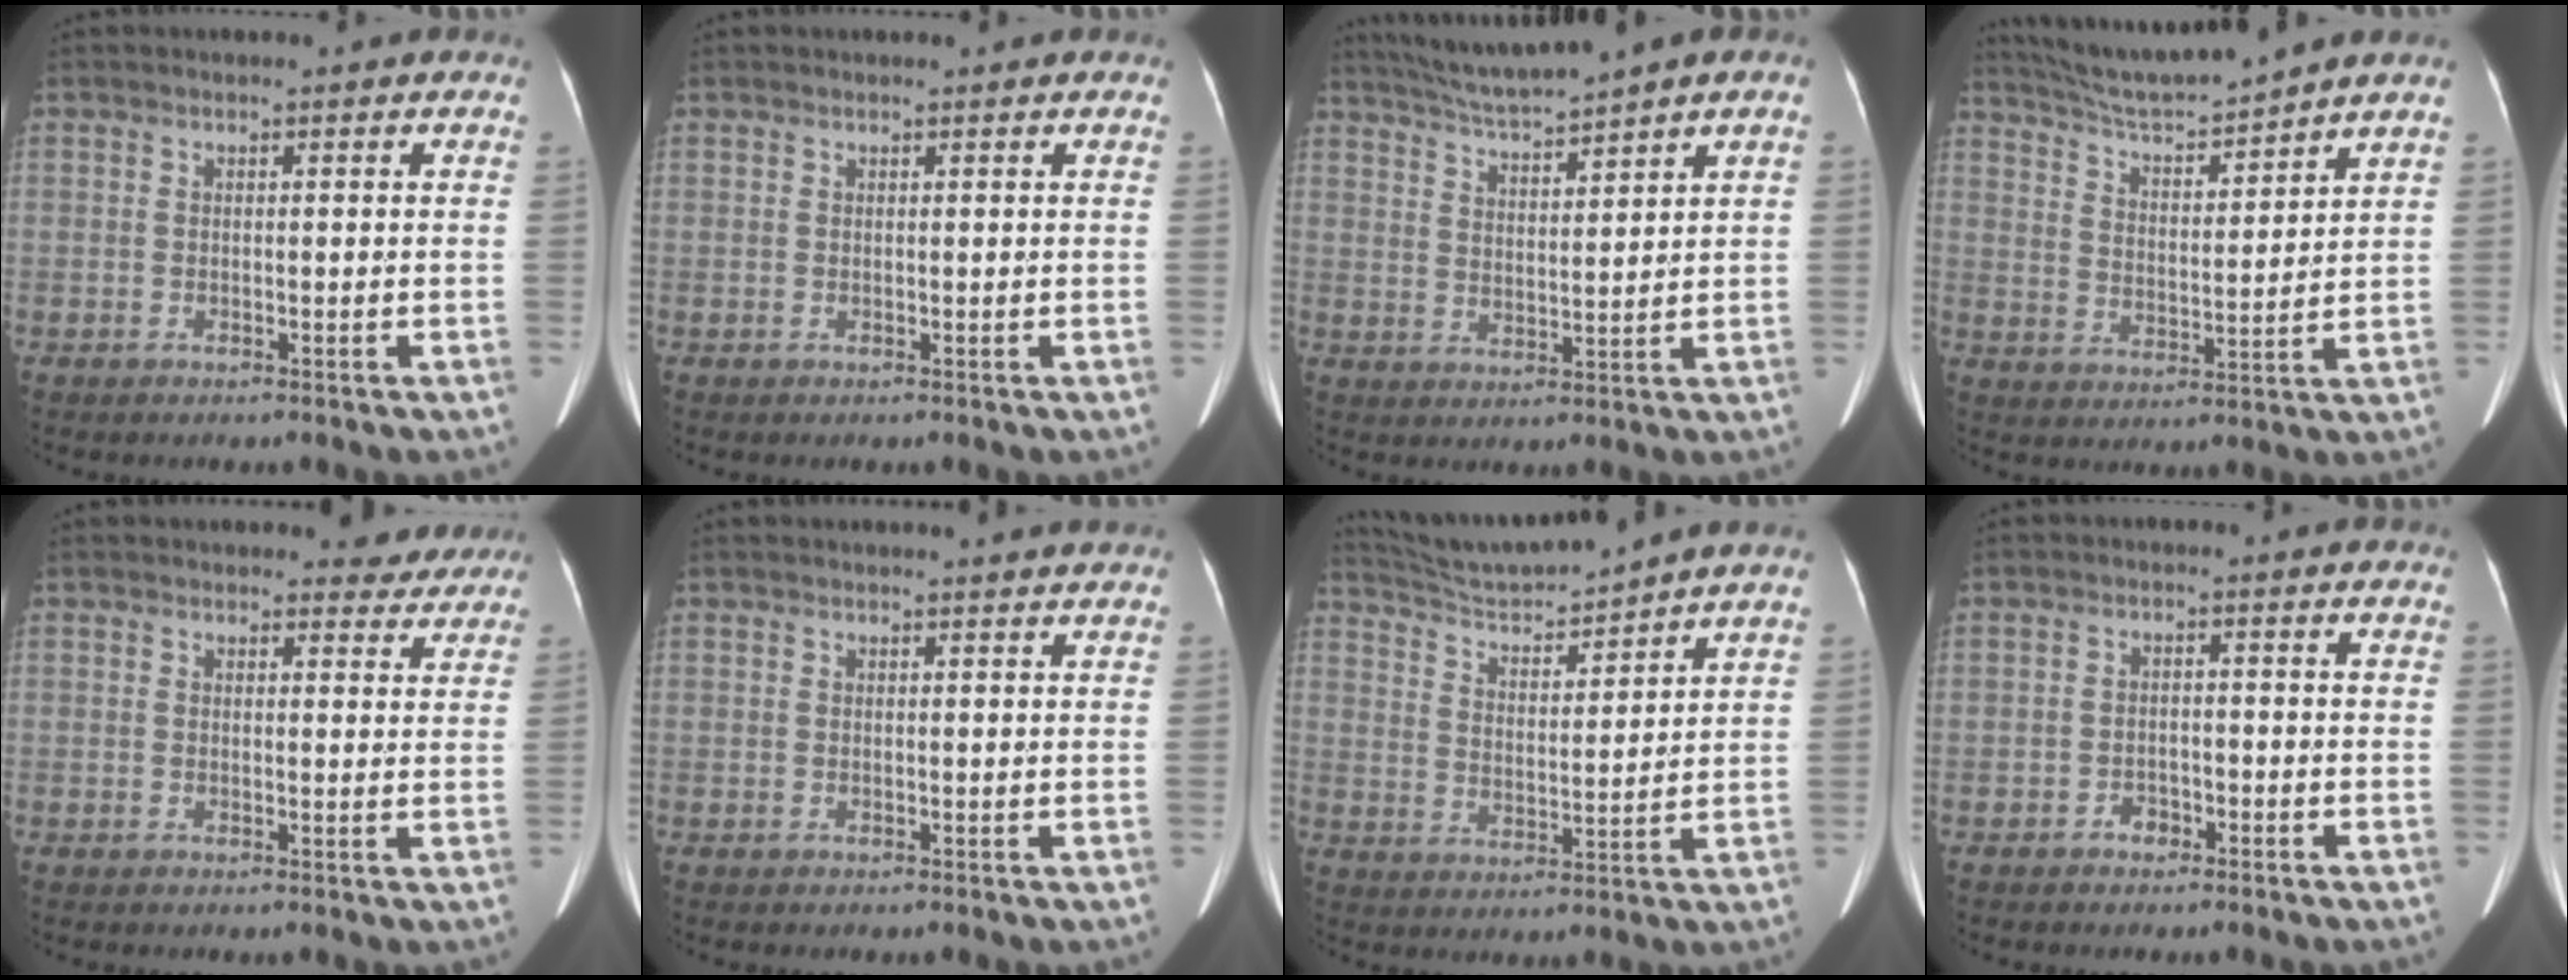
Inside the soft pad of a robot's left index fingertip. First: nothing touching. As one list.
[{"total": 0.9, "force": [0.9, 0.0, 0.2], "torque": [-0.004, 0.010, 0.015]}, {"total": 7.8, "force": [6.8, -0.9, 3.7], "torque": [-0.066, 0.010, 0.125]}, {"total": 11.4, "force": [10.6, -0.9, 4.0], "torque": [-0.075, 0.007, 0.187]}, {"total": 4.7, "force": [4.4, 1.5, 0.3], "torque": [0.014, -0.007, 0.034]}, {"total": 3.2, "force": [3.1, -0.3, 0.7], "torque": [-0.009, 0.004, 0.033]}, {"total": 11.3, "force": [10.8, -1.2, 3.3], "torque": [-0.066, 0.006, 0.188]}, {"total": 2.0, "force": [-1.3, 1.3, 0.7], "torque": [-0.012, 0.005, -0.021]}]